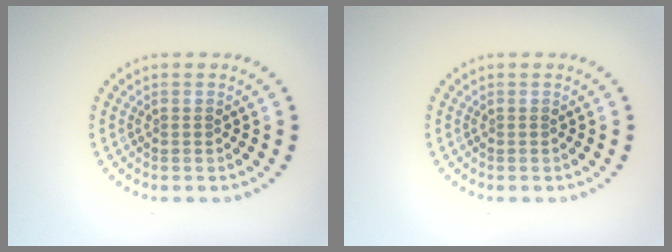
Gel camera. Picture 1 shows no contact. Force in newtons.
{"total": 0.0}